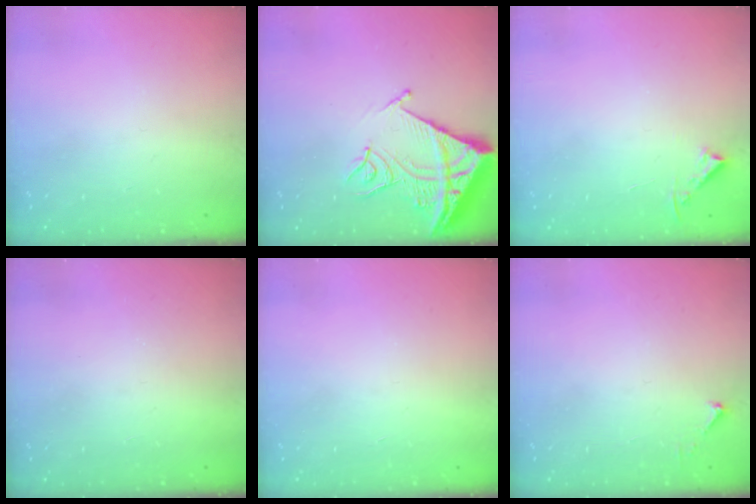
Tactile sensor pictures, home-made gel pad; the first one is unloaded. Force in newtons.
{"total": 14.1, "press": 14.0, "slide": 1.6}
{"total": 3.8, "press": 3.8, "slide": 0.6}
{"total": 1.7, "press": 1.6, "slide": 0.1}
{"total": 1.7, "press": 1.7, "slide": 0.1}
{"total": 2.5, "press": 2.5, "slide": 0.3}